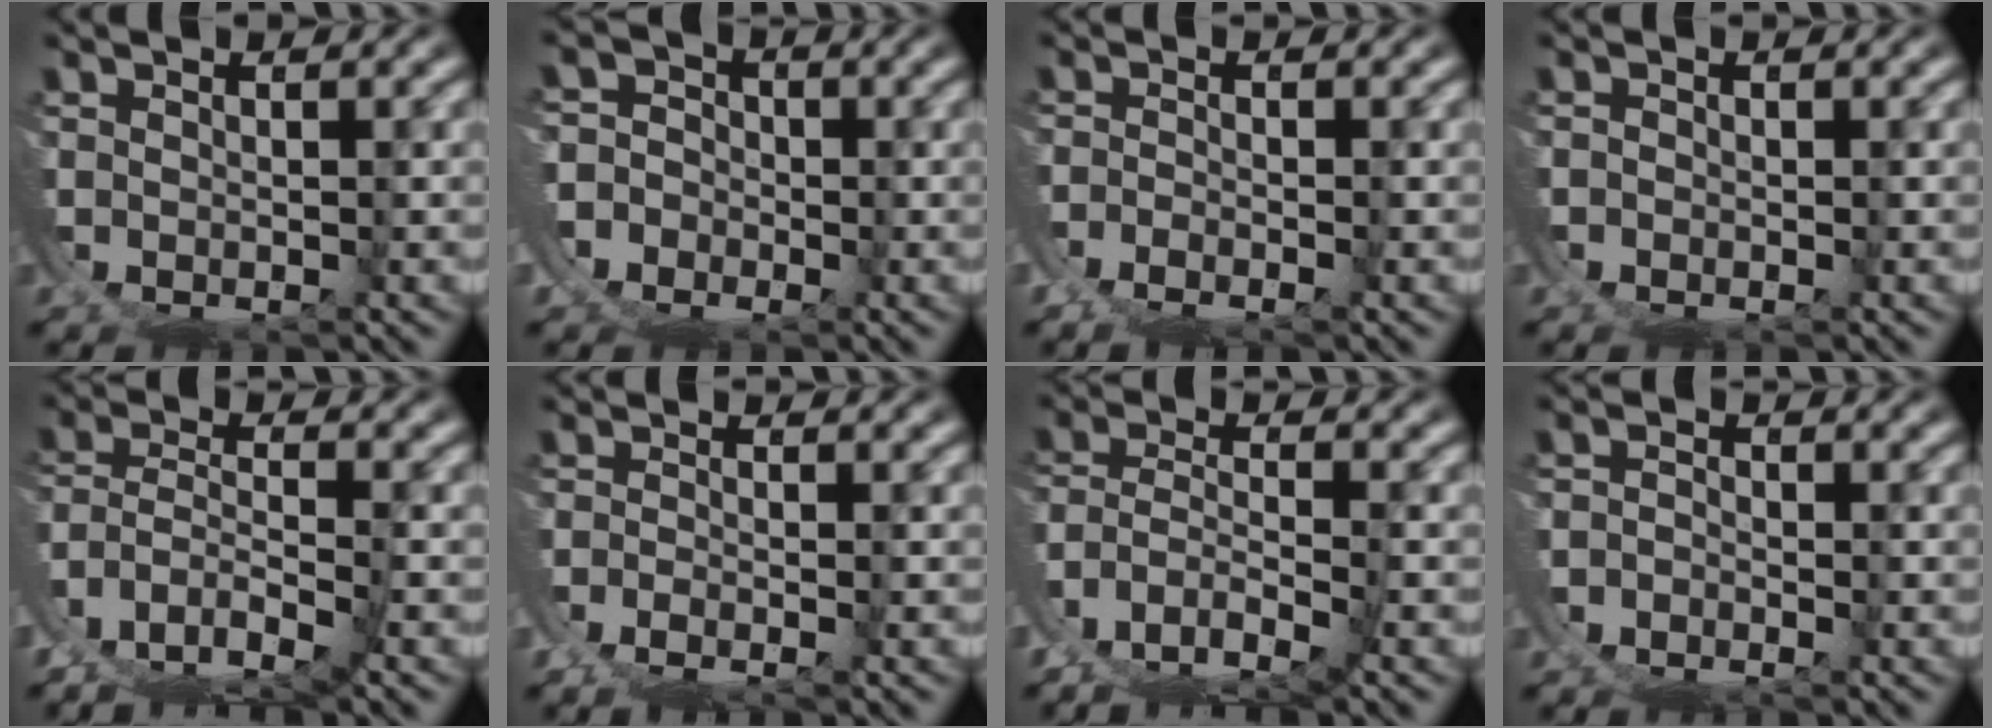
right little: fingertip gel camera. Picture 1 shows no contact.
{"total": 4.9, "force": [-1.4, 4.7, -0.1], "torque": [-0.023, -0.021, -0.031]}
{"total": 1.7, "force": [-1.5, -0.6, 0.7], "torque": [-0.005, -0.005, -0.021]}
{"total": 1.0, "force": [-0.5, 0.8, 0.0], "torque": [-0.004, -0.004, -0.008]}
{"total": 2.9, "force": [-1.3, 1.1, 2.4], "torque": [-0.062, -0.031, -0.003]}
{"total": 1.6, "force": [-1.2, -0.8, 0.8], "torque": [-0.011, -0.006, -0.015]}
{"total": 2.7, "force": [-1.4, 0.8, 2.2], "torque": [-0.058, -0.031, -0.005]}
{"total": 3.5, "force": [-2.3, 2.5, 0.7], "torque": [-0.015, -0.015, -0.036]}